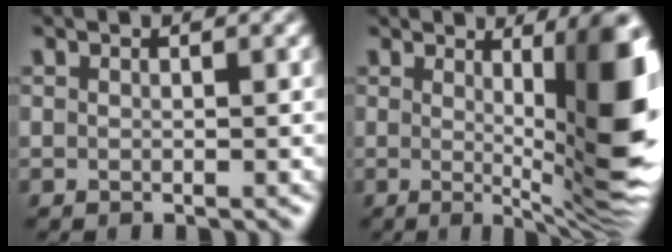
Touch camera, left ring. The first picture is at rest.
{"total": 11.5, "force": [0.9, 2.5, 11.2], "torque": [-0.126, -0.013, 0.017]}